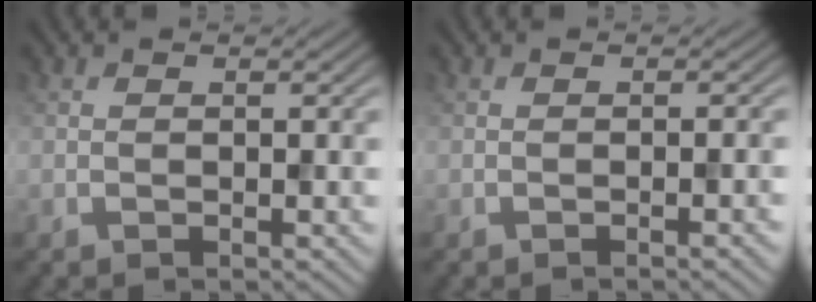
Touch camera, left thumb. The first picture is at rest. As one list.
[{"total": 1.4, "force": [-0.5, 0.3, 1.3], "torque": [-0.014, 0.004, -0.010]}]